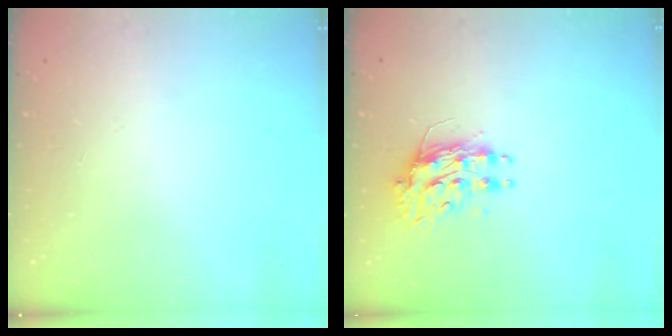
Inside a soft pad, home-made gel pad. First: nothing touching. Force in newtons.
{"total": 10.2, "press": 10.2, "slide": 0.7}